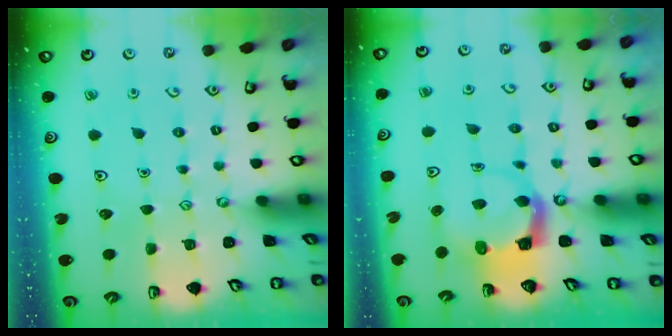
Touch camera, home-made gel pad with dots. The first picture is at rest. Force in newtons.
{"total": 3.9, "press": 3.9, "slide": 0.3}